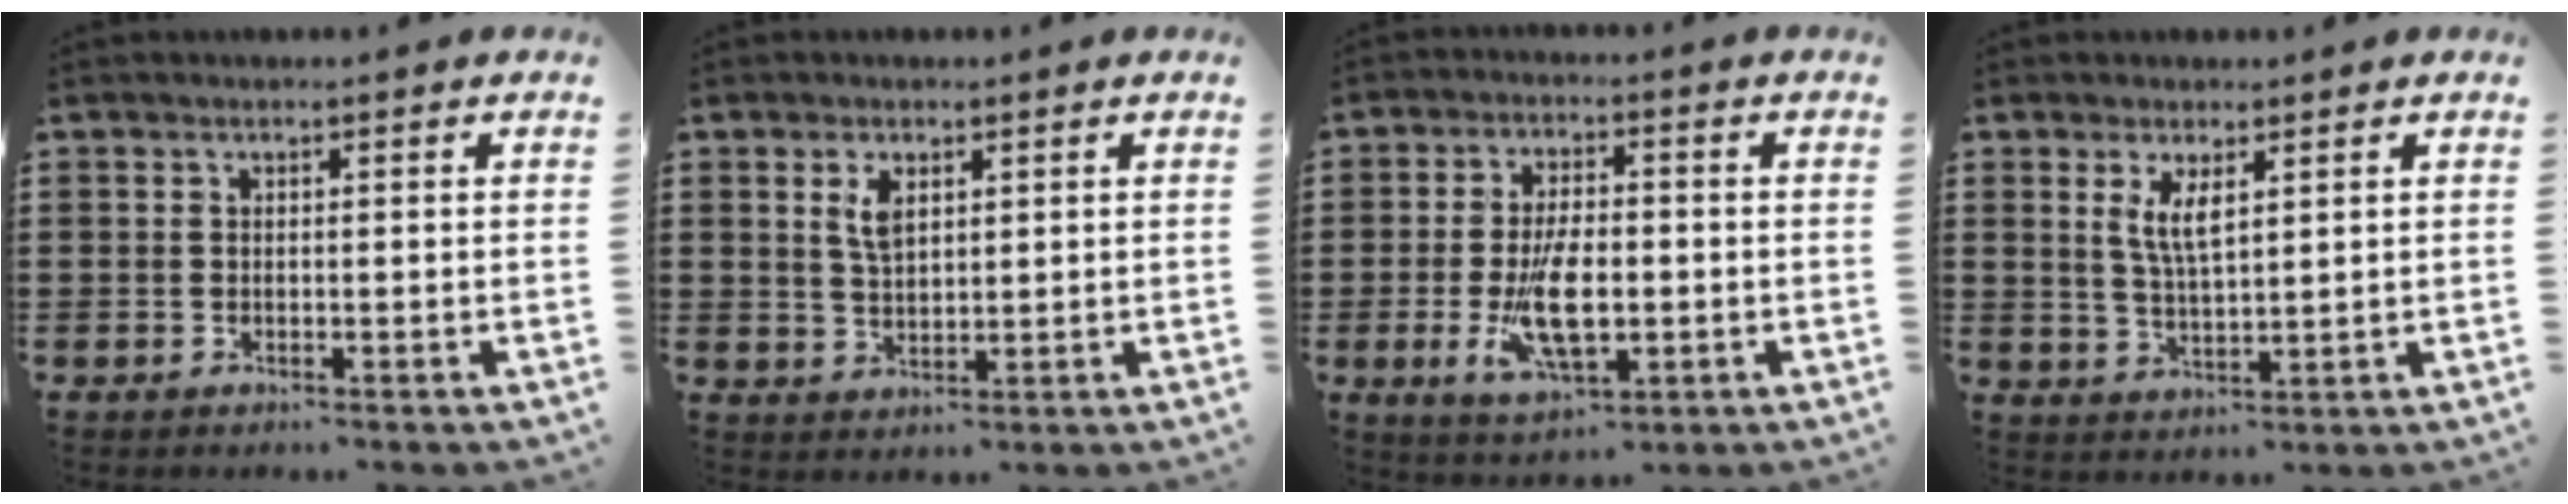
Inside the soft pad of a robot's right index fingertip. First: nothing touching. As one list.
[{"total": 3.5, "force": [1.6, 1.6, 2.7], "torque": [-0.058, 0.006, 0.028]}, {"total": 9.4, "force": [-1.7, 4.1, 8.3], "torque": [-0.172, -0.013, -0.034]}, {"total": 4.3, "force": [1.8, 1.3, 3.7], "torque": [-0.077, 0.002, 0.032]}]